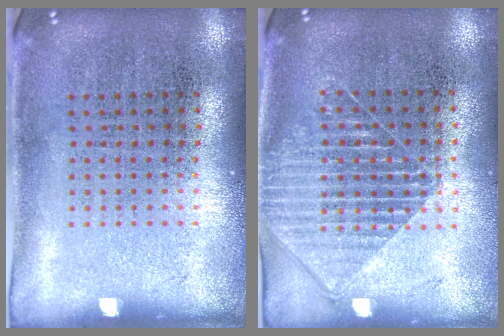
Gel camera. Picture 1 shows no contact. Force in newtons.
{"total": 1.4, "press": 1.2, "slide": 0.8}